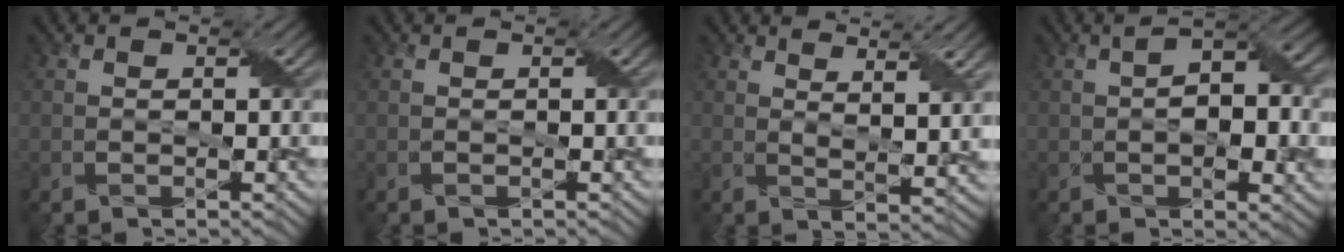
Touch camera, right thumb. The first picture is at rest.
{"total": 0.0}
{"total": 5.4, "force": [3.5, 0.9, 4.0], "torque": [-0.072, -0.004, 0.062]}
{"total": 7.3, "force": [0.1, 3.7, 6.3], "torque": [-0.095, -0.003, 0.006]}